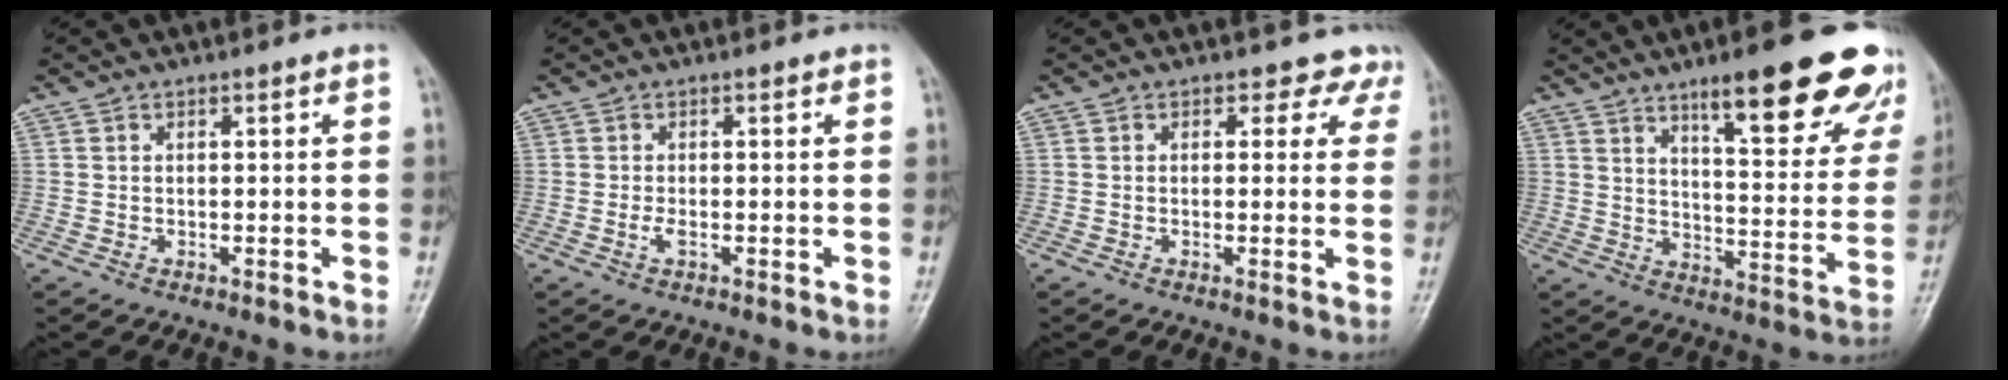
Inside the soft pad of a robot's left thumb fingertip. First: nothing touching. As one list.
[{"total": 1.4, "force": [-0.2, 0.5, 1.3], "torque": [-0.025, -0.002, -0.004]}, {"total": 3.6, "force": [2.6, 2.4, 0.2], "torque": [0.029, -0.014, 0.008]}, {"total": 21.4, "force": [13.6, 5.5, 15.6], "torque": [-0.164, -0.058, 0.189]}]